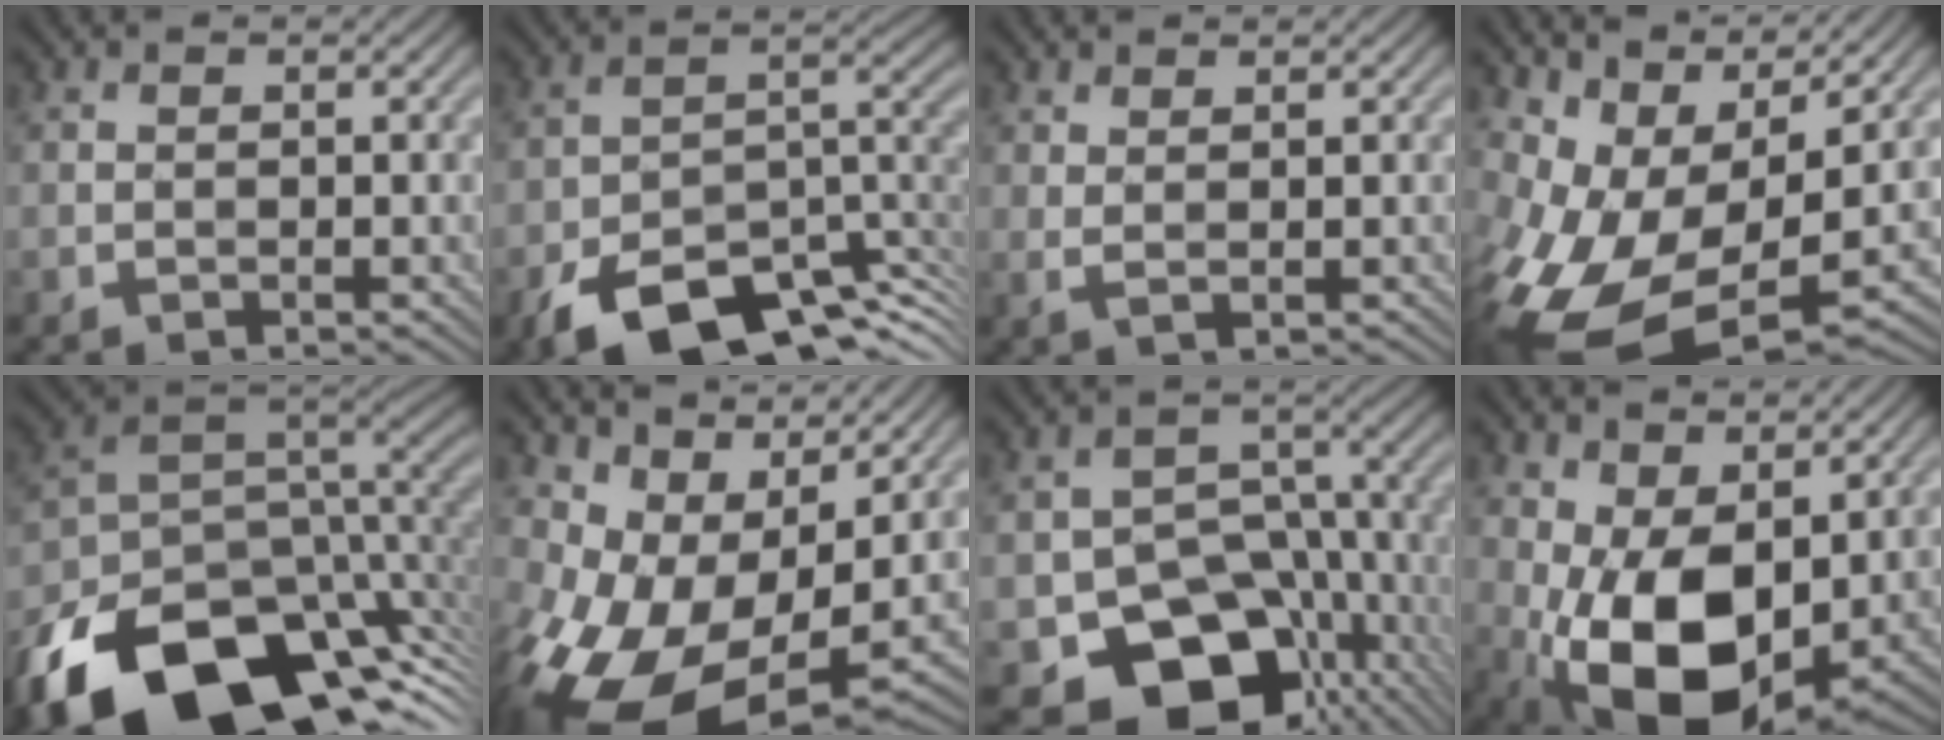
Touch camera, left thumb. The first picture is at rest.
{"total": 13.4, "force": [-8.5, 6.0, 8.4], "torque": [-0.141, -0.020, -0.148]}
{"total": 1.7, "force": [1.4, 0.0, 1.0], "torque": [-0.025, 0.001, 0.025]}
{"total": 13.3, "force": [1.6, 7.4, 11.0], "torque": [-0.245, -0.019, 0.051]}
{"total": 18.3, "force": [-9.2, 10.6, 11.8], "torque": [-0.252, -0.051, -0.125]}
{"total": 12.7, "force": [2.3, 7.8, 9.7], "torque": [-0.197, -0.017, 0.061]}
{"total": 14.5, "force": [-6.5, 10.2, 7.9], "torque": [-0.105, -0.031, -0.096]}
{"total": 14.0, "force": [-0.3, 8.4, 11.1], "torque": [-0.215, -0.034, 0.006]}